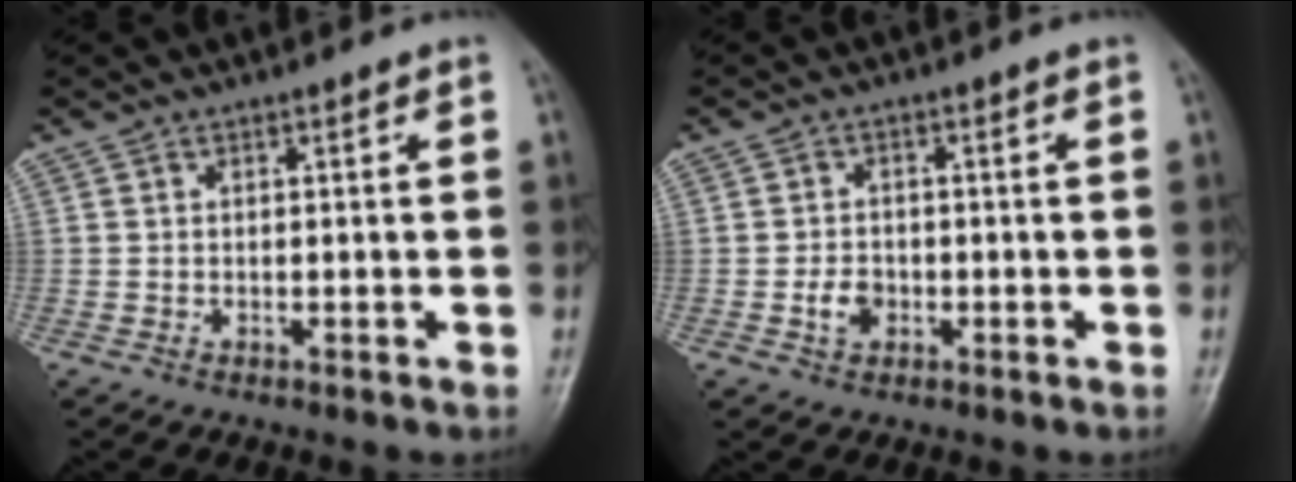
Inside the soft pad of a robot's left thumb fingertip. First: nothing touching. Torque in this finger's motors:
{"motor_torque": [0.16, 1.04, 0.24, -0.12, 0.10]}